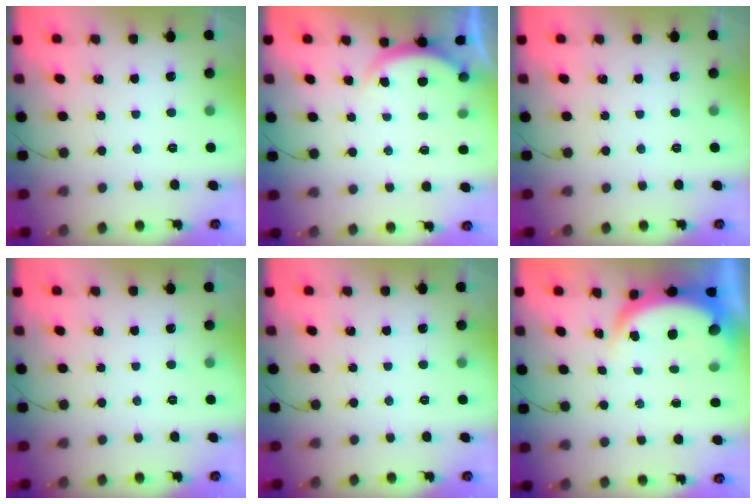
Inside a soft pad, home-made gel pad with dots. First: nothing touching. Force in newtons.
{"total": 3.3, "press": 3.3, "slide": 0.6}
{"total": 0.0}
{"total": 0.0}
{"total": 0.0}
{"total": 5.8, "press": 5.7, "slide": 0.9}